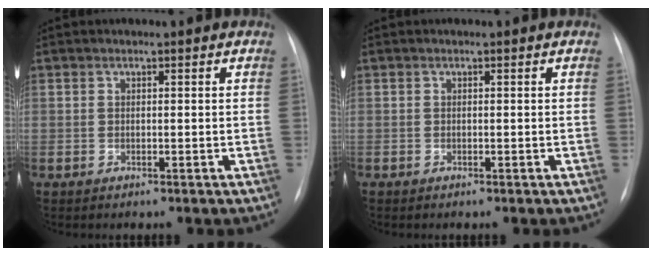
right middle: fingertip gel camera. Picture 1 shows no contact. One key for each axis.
{"total": 0.0}